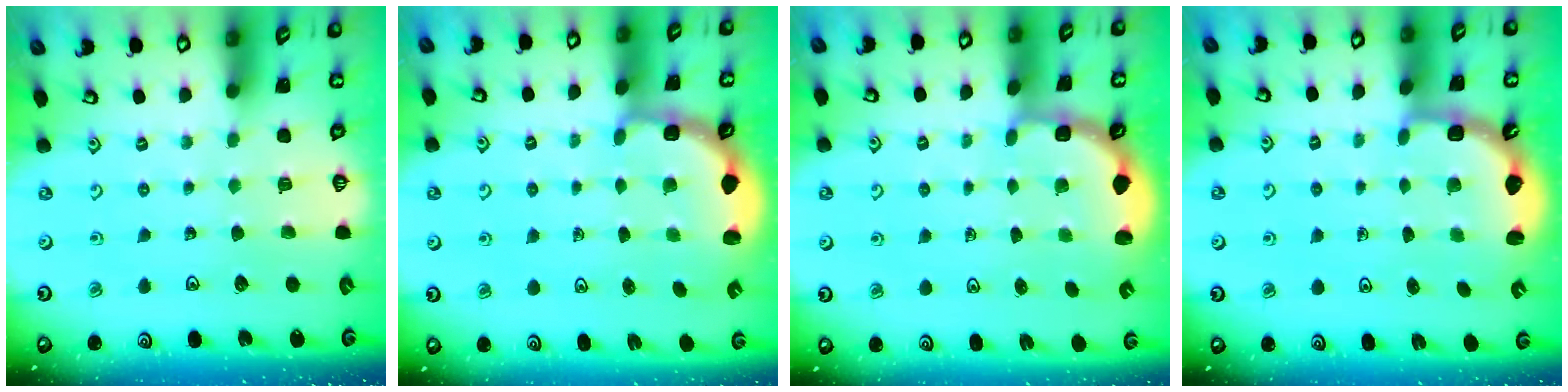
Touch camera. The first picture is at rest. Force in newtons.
{"total": 3.4, "press": 3.1, "slide": 1.4}
{"total": 2.7, "press": 2.3, "slide": 1.4}
{"total": 3.4, "press": 2.4, "slide": 2.4}